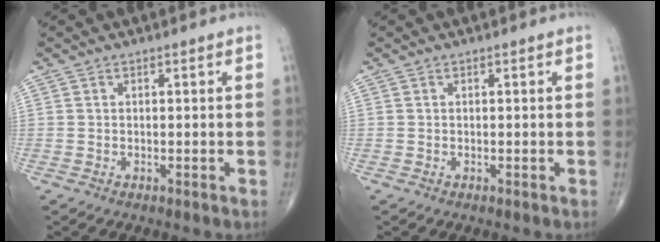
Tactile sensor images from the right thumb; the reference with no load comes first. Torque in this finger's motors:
{"motor_torque": [-0.02, 0.02, -0.12, -0.04, 0.00]}